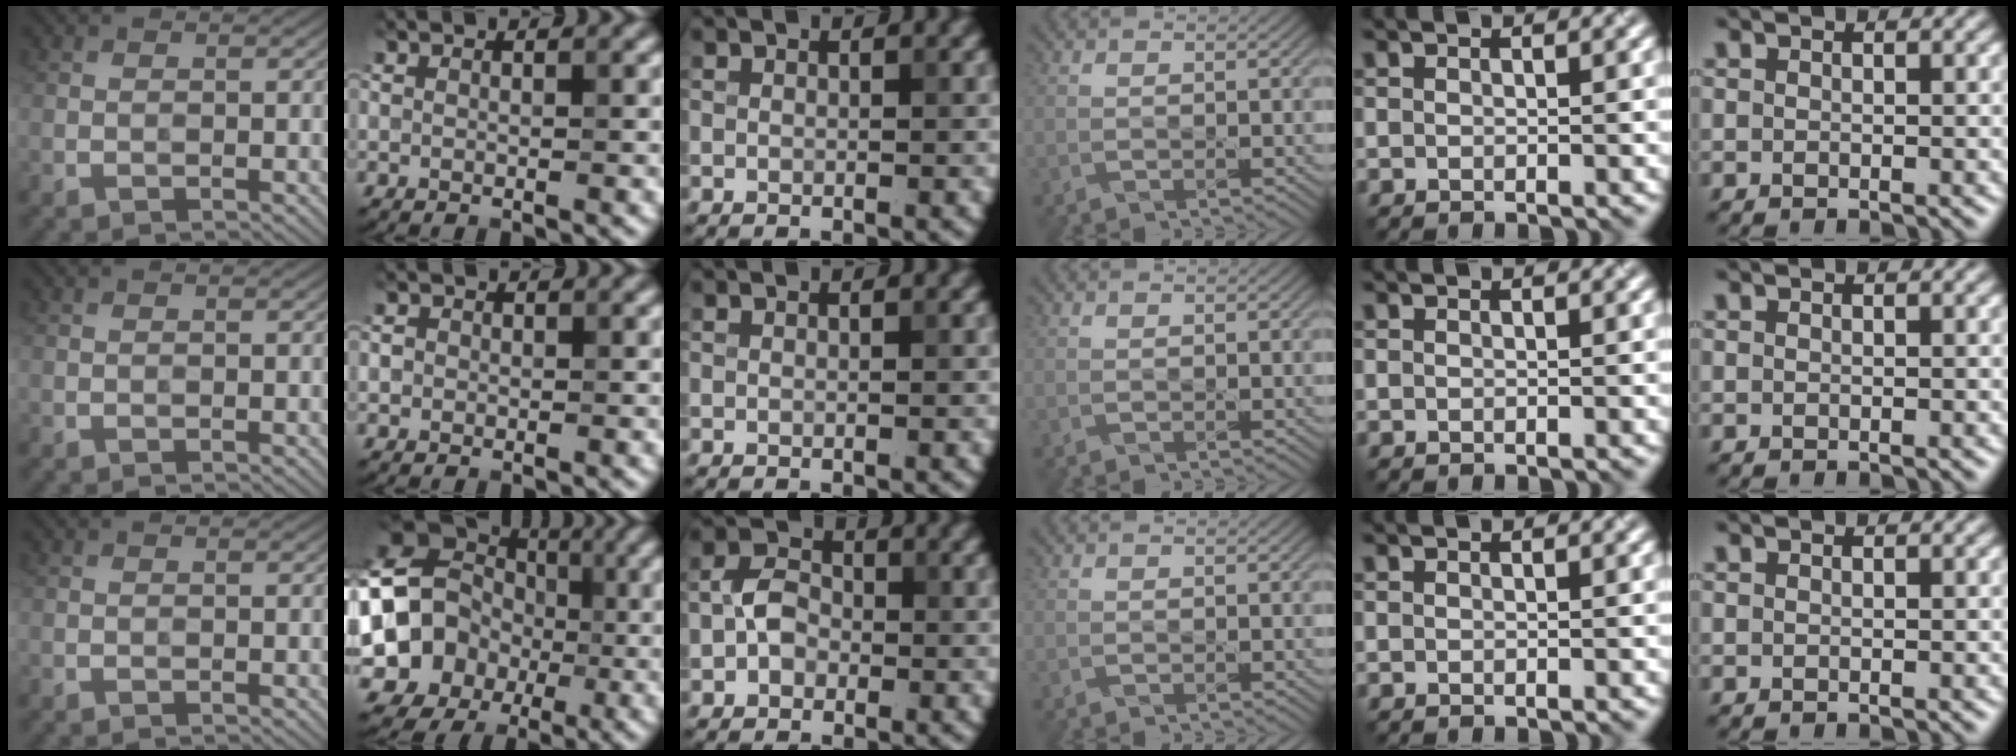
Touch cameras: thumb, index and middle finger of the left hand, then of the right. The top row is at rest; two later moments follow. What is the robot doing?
{"motion": "dispense", "object": "soap dispenser"}